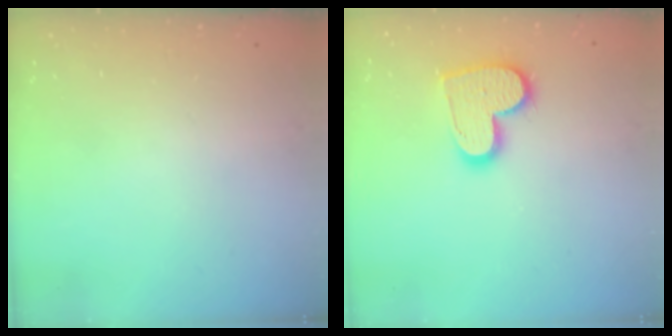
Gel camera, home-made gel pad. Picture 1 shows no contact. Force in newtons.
{"total": 14.8, "press": 14.8, "slide": 1.1}